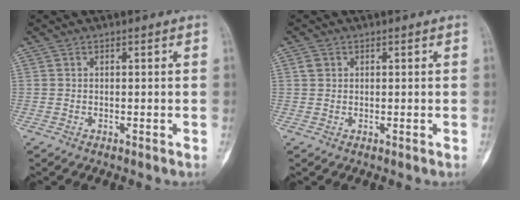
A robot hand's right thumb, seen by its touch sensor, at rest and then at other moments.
{"total": 1.4, "force": [0.5, 1.2, 0.5], "torque": [-0.004, 0.003, 0.007]}